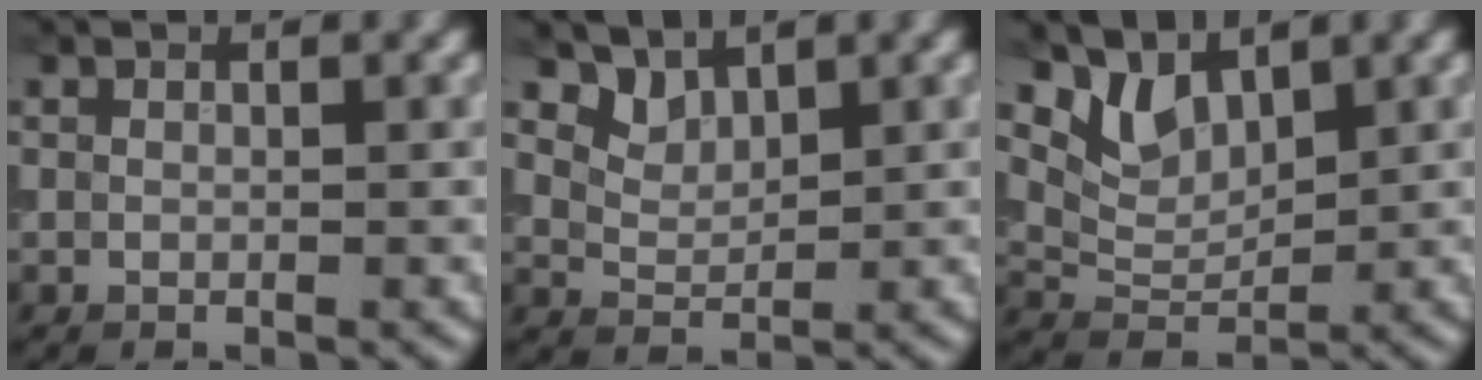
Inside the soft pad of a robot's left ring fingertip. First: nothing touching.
{"total": 2.2, "force": [1.9, 1.0, 0.6], "torque": [-0.017, -0.009, 0.045]}
{"total": 3.3, "force": [2.4, 1.6, 1.5], "torque": [-0.039, -0.010, 0.049]}